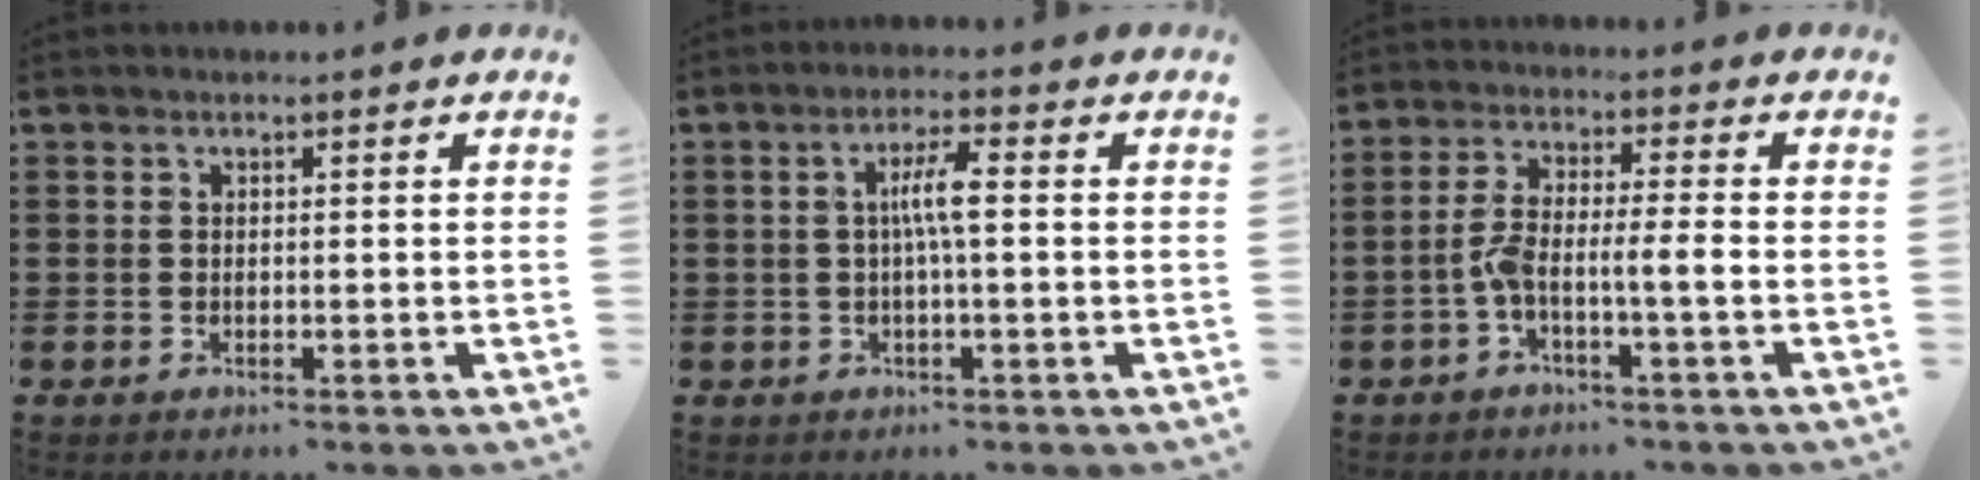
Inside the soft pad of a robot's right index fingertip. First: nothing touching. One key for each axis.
{"total": 4.1, "fx": -0.1, "fy": 0.3, "fz": 4.1, "tx": -0.075, "ty": 0.001, "tz": -0.005}
{"total": 5.7, "fx": -2.0, "fy": 0.7, "fz": 5.3, "tx": -0.114, "ty": -0.006, "tz": -0.045}